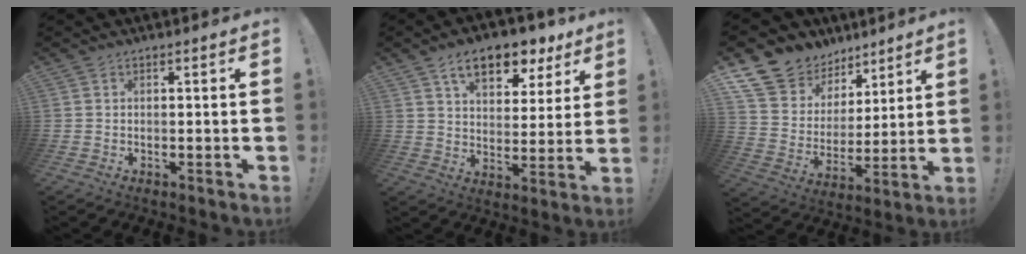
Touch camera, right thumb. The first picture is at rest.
{"total": 13.5, "force": [8.1, 7.3, 7.9], "torque": [-0.125, -0.039, 0.144]}
{"total": 15.4, "force": [10.5, 10.6, 3.9], "torque": [-0.076, -0.069, 0.215]}